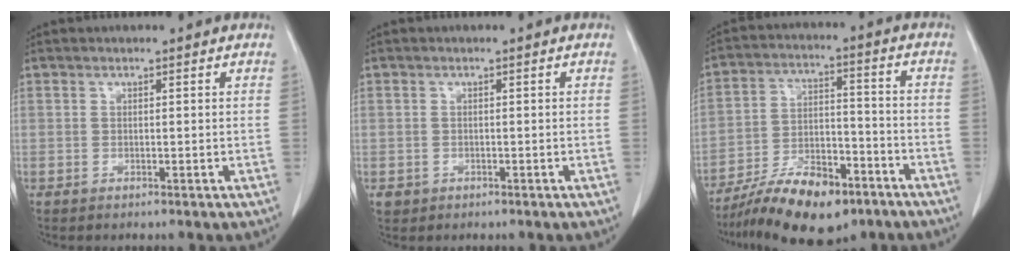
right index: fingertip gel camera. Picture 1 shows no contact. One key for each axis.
{"total": 1.4, "fx": -0.6, "fy": 1.2, "fz": 0.2, "tx": -0.004, "ty": 0.004, "tz": -0.004}
{"total": 14.6, "fx": -10.3, "fy": 5.5, "fz": 8.8, "tx": -0.145, "ty": 0.010, "tz": -0.172}